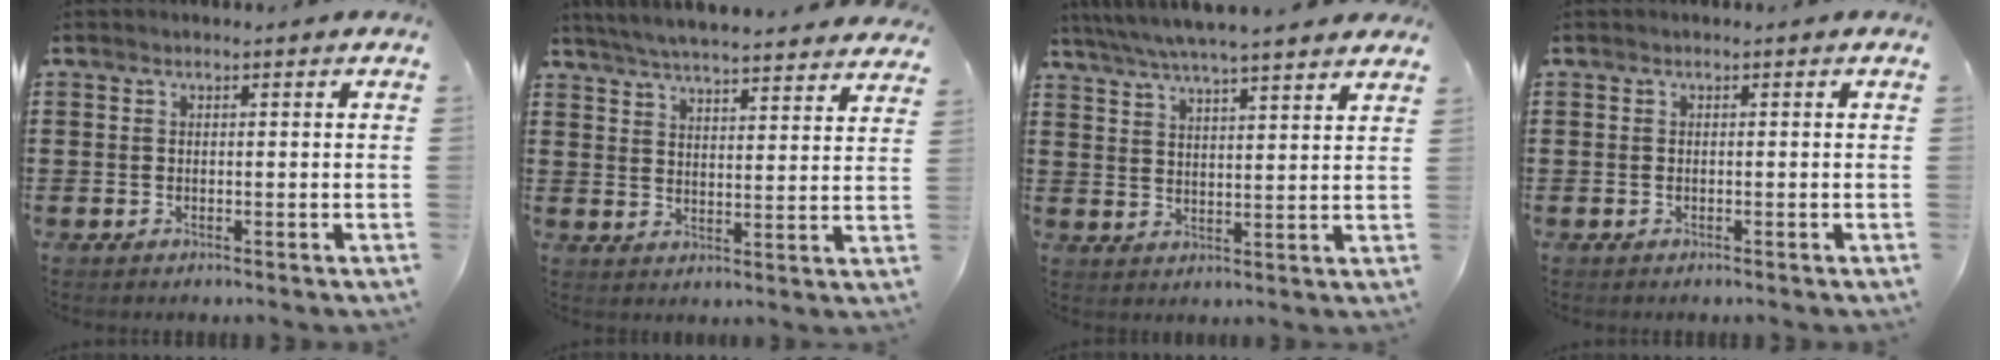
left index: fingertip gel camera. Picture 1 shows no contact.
{"total": 5.6, "force": [5.5, -0.4, 1.2], "torque": [-0.044, -0.031, 0.096]}
{"total": 5.2, "force": [4.9, -0.1, 2.0], "torque": [-0.056, -0.021, 0.084]}
{"total": 0.0}